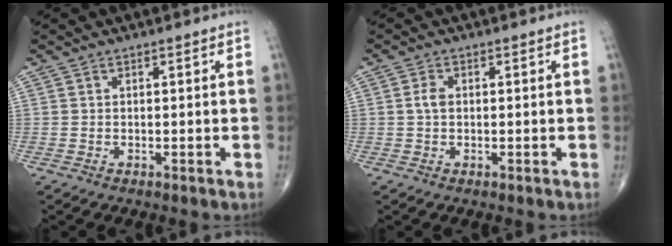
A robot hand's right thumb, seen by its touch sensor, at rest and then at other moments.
{"total": 2.1, "force": [0.1, 1.4, 1.6], "torque": [-0.032, 0.004, -0.001]}